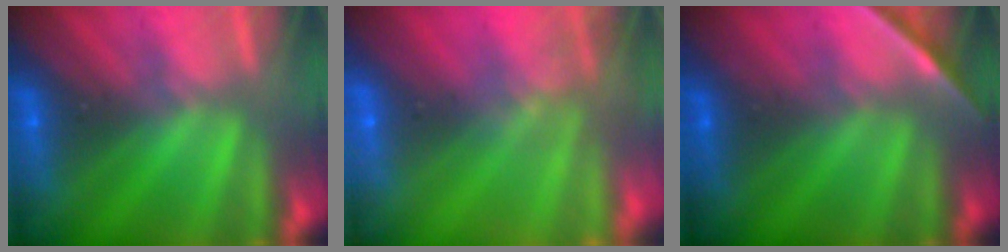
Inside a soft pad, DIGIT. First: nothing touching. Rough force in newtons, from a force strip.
{"total": 9.2}
{"total": 1.7}